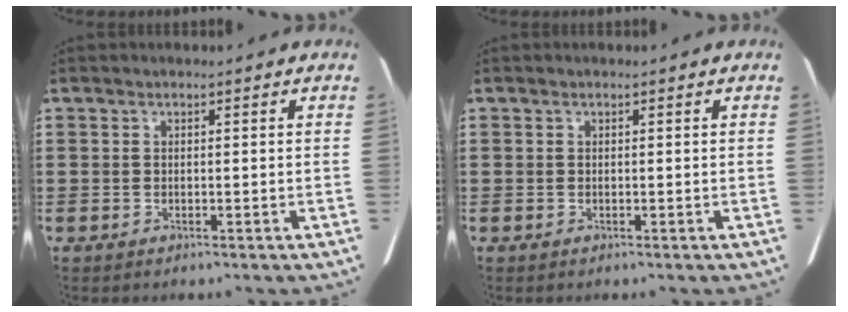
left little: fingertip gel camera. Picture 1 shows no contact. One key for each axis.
{"total": 0.0}